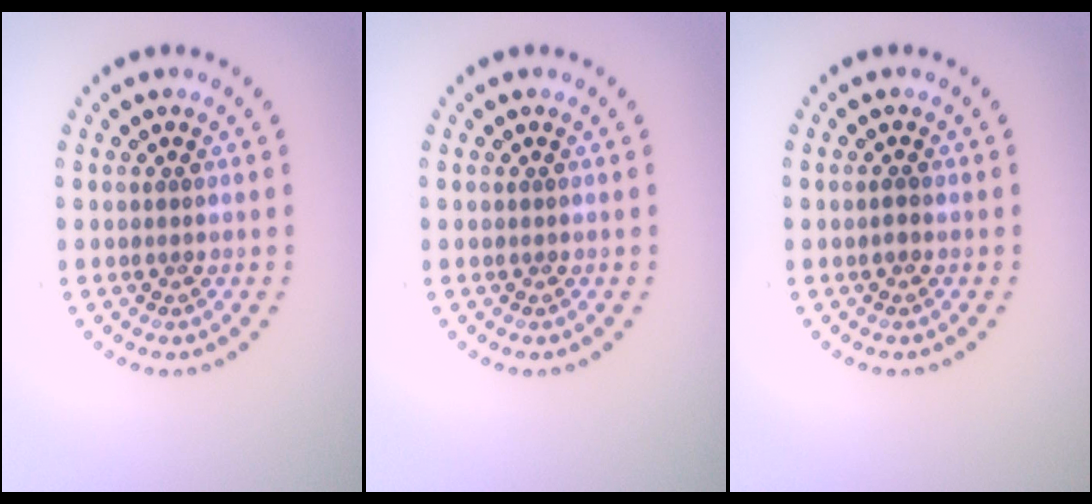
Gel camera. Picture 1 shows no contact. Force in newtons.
{"total": 0.0}
{"total": 0.7, "press": 0.6, "slide": 0.1}